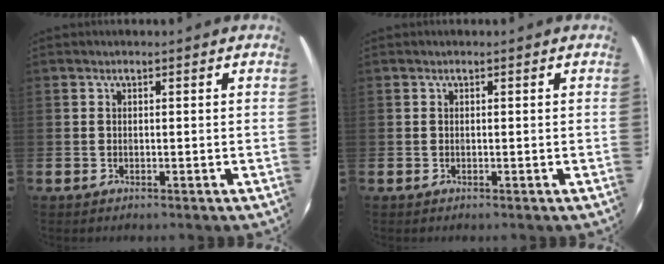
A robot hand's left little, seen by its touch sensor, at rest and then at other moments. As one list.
[{"total": 0.0}]